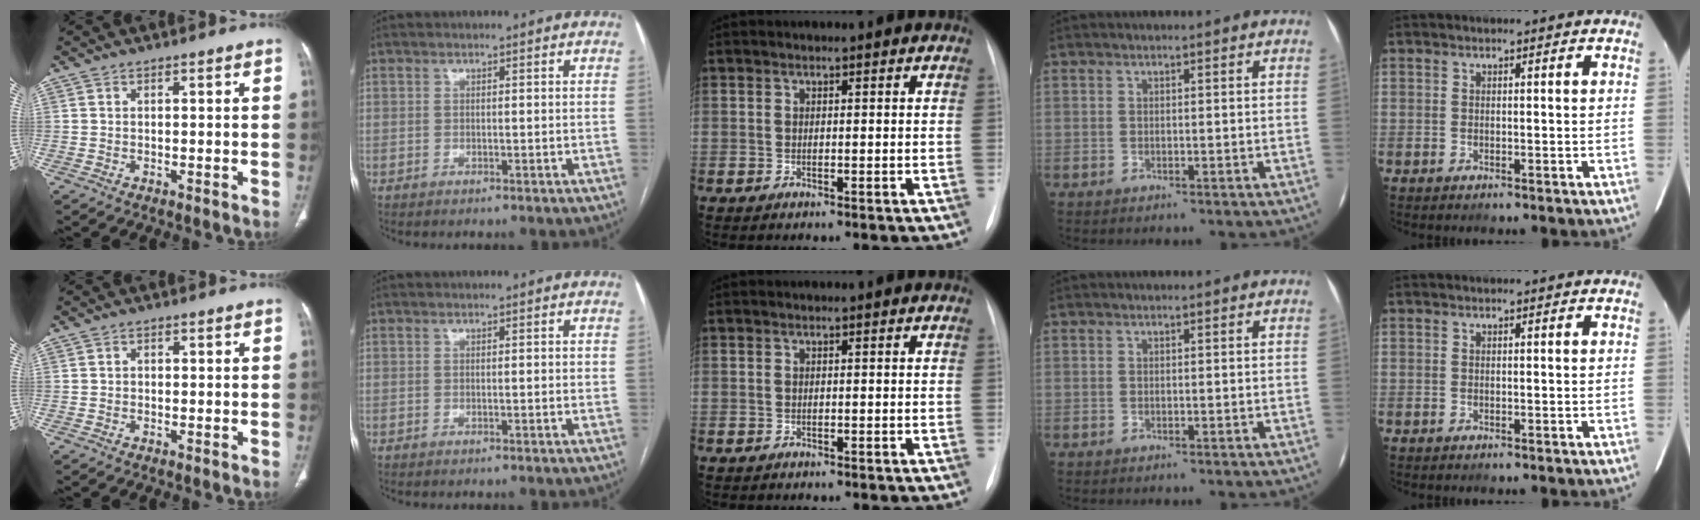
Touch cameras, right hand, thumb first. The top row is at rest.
{"thumb": {"total": 0.6, "force": [0.1, 0.6, 0.3], "torque": [-0.001, 0.001, 0.000]}, "index": {"total": 0.7, "force": [0.1, 0.1, 0.6], "torque": [-0.010, 0.000, 0.001]}}